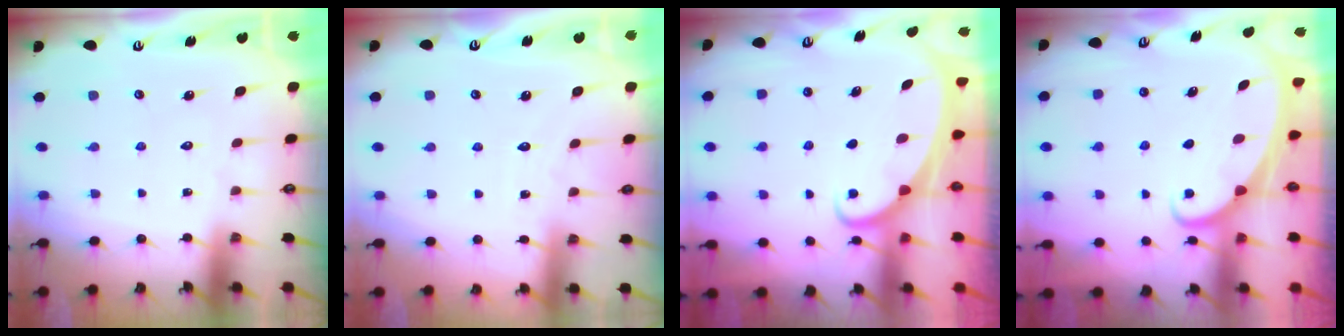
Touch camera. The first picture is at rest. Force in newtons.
{"total": 2.7, "press": 2.7, "slide": 0.4}
{"total": 1.9, "press": 1.9, "slide": 0.3}
{"total": 2.2, "press": 2.2, "slide": 0.3}